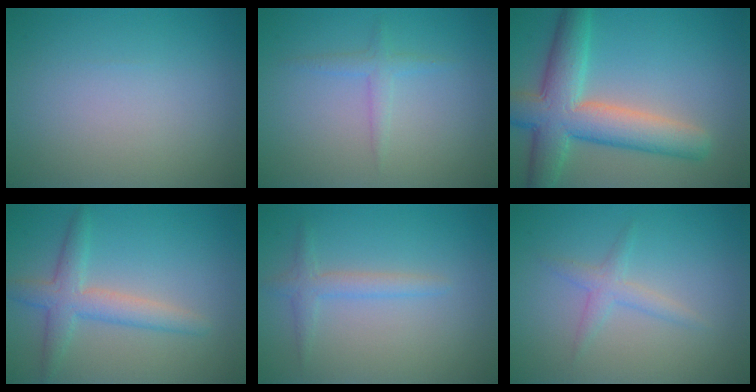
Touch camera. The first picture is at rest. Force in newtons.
{"total": 1.4, "press": 1.4, "slide": 0.0}
{"total": 8.2, "press": 8.2, "slide": 0.5}
{"total": 2.8, "press": 2.8, "slide": 0.2}
{"total": 1.8, "press": 1.8, "slide": 0.1}
{"total": 1.8, "press": 1.8, "slide": 0.1}